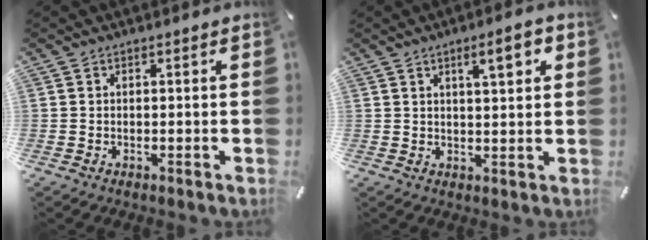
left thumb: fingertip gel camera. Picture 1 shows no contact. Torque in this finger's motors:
{"motor_torque": [1.08, 1.25, 0.72, -0.64, 0.26]}